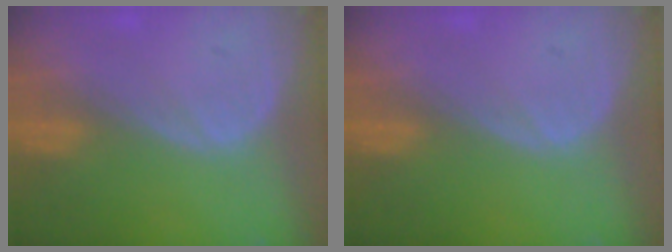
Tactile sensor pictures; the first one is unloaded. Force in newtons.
{"total": 0.0}